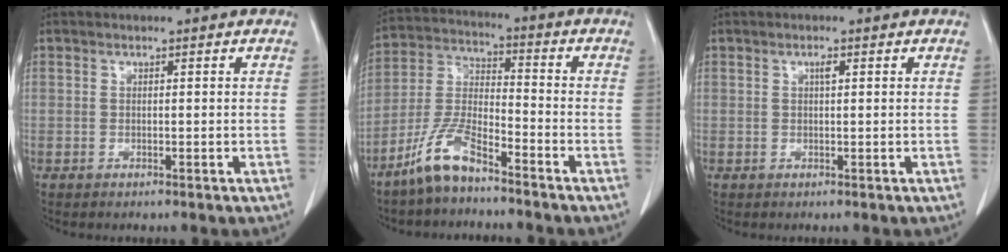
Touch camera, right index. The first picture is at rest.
{"total": 8.8, "force": [-6.6, 1.9, 5.5], "torque": [-0.130, -0.009, -0.134]}
{"total": 1.0, "force": [0.3, 0.2, 0.9], "torque": [-0.017, 0.002, 0.005]}